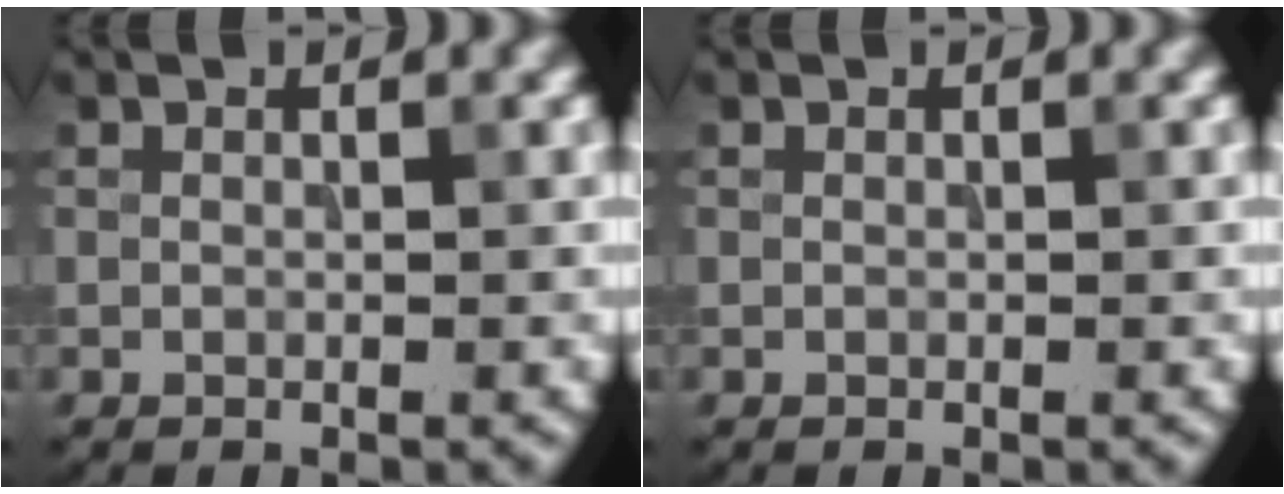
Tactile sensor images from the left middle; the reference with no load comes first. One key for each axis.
{"total": 0.0}